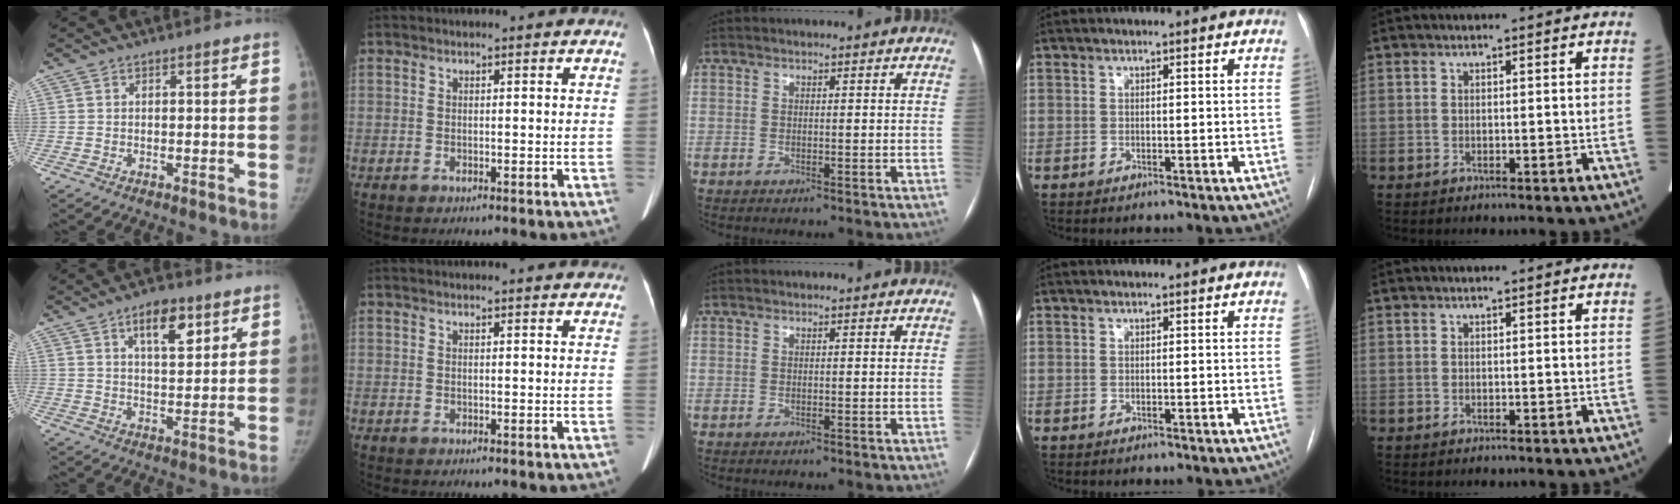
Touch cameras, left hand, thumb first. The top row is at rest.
{"thumb": {"total": 8.3, "force": [4.3, 3.7, 6.0], "torque": [-0.072, -0.022, 0.066]}, "index": {"total": 6.2, "force": [5.9, 0.8, 1.7], "torque": [-0.015, 0.016, 0.055]}}